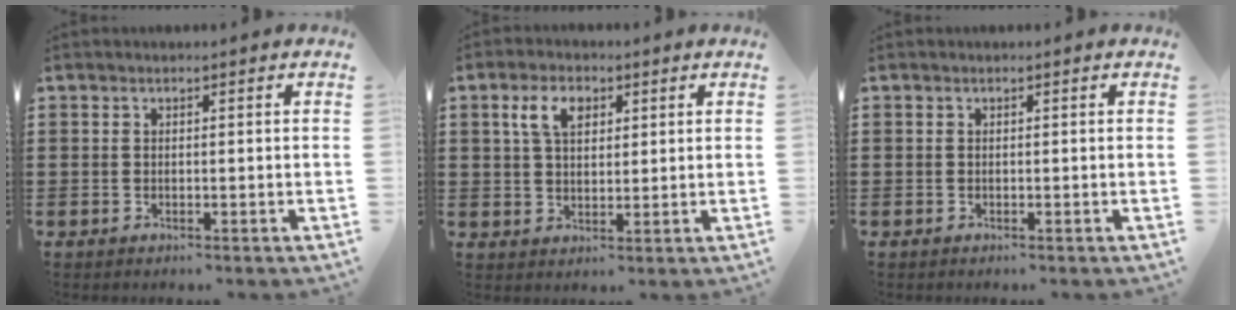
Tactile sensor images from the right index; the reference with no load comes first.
{"total": 5.1, "force": [2.2, 3.0, 3.6], "torque": [-0.083, 0.016, 0.037]}
{"total": 0.0}